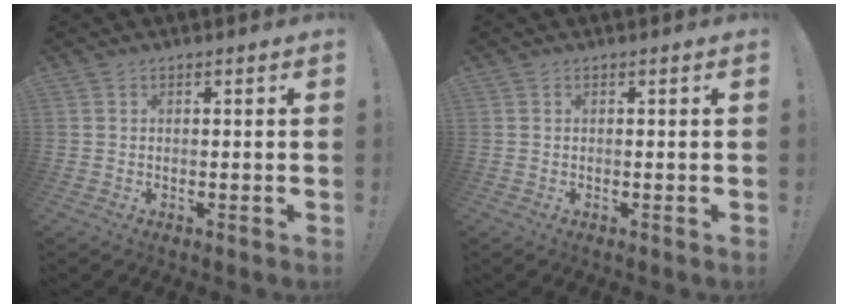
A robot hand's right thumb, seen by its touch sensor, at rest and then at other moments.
{"total": 0.0}